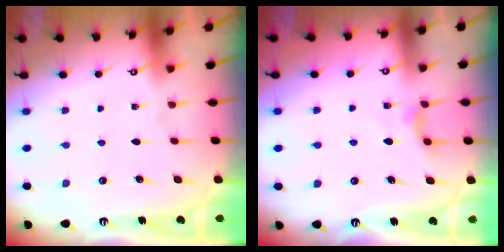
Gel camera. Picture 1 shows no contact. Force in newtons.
{"total": 4.3, "press": 4.2, "slide": 0.7}